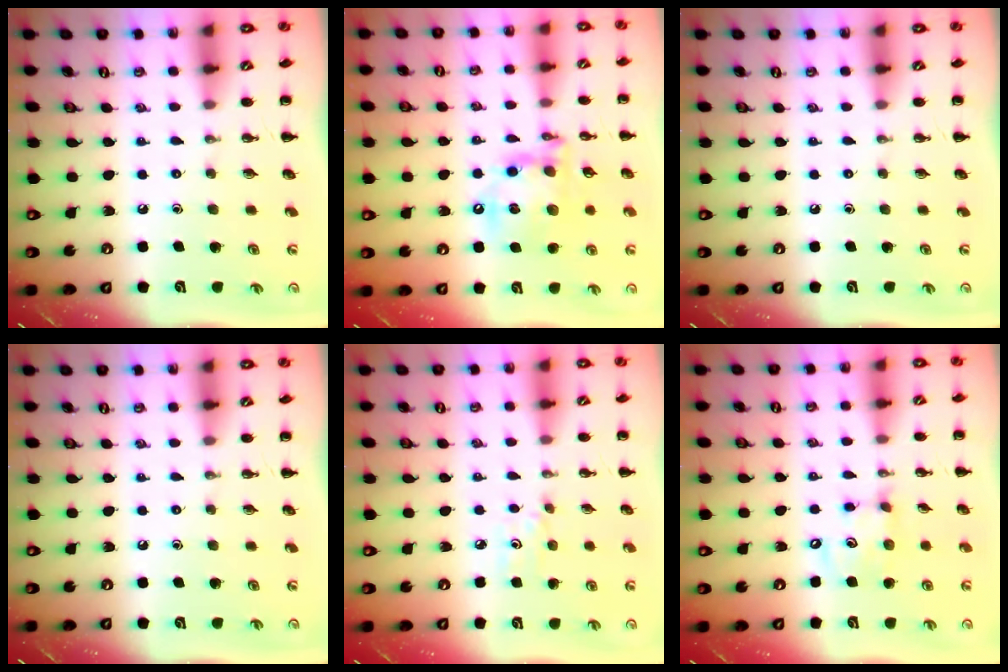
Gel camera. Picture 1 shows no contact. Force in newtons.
{"total": 14.4, "press": 14.2, "slide": 2.7}
{"total": 0.0}
{"total": 0.0}
{"total": 3.0, "press": 2.8, "slide": 1.1}
{"total": 8.7, "press": 8.5, "slide": 1.7}